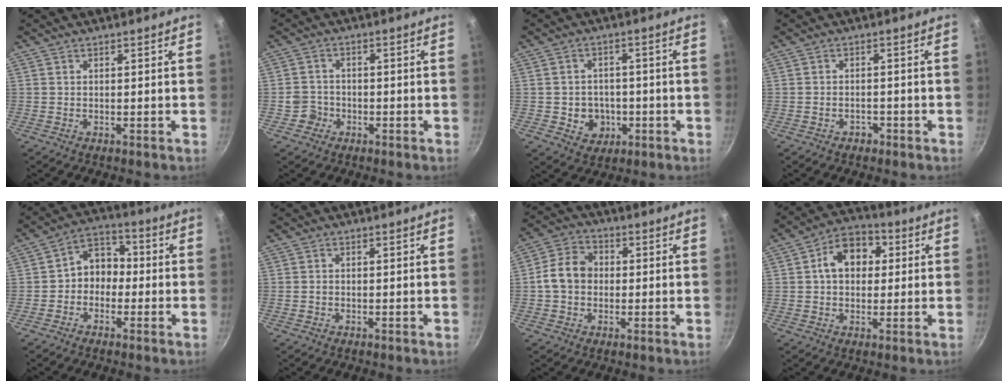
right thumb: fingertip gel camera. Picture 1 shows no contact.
{"total": 3.9, "force": [-1.6, 3.4, 0.7], "torque": [0.005, 0.022, -0.028]}
{"total": 6.6, "force": [-1.5, 5.8, 2.6], "torque": [-0.012, 0.018, -0.012]}
{"total": 1.9, "force": [-1.3, 1.3, 0.6], "torque": [0.002, 0.017, -0.012]}
{"total": 7.4, "force": [-1.1, 6.0, 4.1], "torque": [-0.017, 0.034, -0.037]}
{"total": 1.0, "force": [-0.4, 0.9, 0.3], "torque": [-0.005, 0.003, -0.005]}
{"total": 8.1, "force": [-0.2, 6.6, 4.7], "torque": [-0.060, 0.021, -0.019]}
{"total": 10.5, "force": [2.0, 7.7, 6.8], "torque": [-0.065, 0.020, 0.014]}